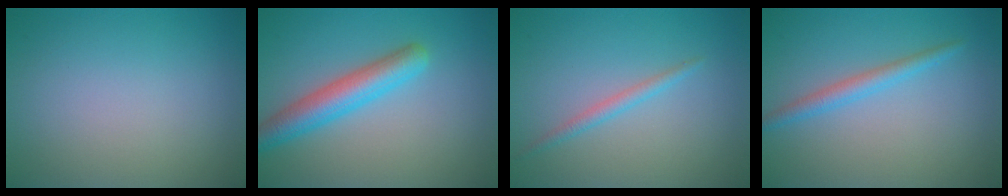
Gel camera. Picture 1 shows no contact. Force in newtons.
{"total": 4.5, "press": 4.5, "slide": 0.2}
{"total": 1.3, "press": 1.3, "slide": 0.1}
{"total": 2.0, "press": 2.0, "slide": 0.1}